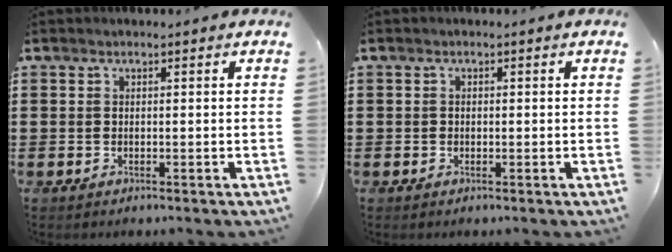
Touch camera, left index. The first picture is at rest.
{"total": 0.5, "force": [-0.1, 0.5, 0.2], "torque": [-0.006, 0.002, -0.003]}